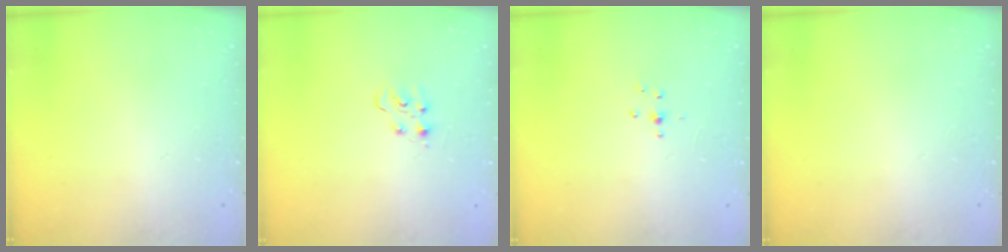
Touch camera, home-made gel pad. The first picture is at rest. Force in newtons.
{"total": 5.2, "press": 5.2, "slide": 0.6}
{"total": 3.0, "press": 2.8, "slide": 1.0}
{"total": 0.0}